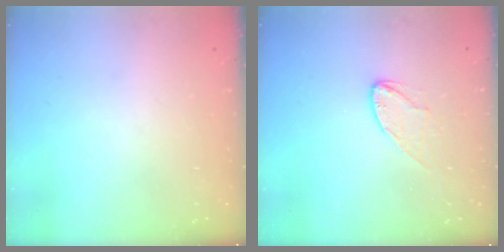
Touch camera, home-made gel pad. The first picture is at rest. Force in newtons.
{"total": 6.8, "press": 6.8, "slide": 0.6}